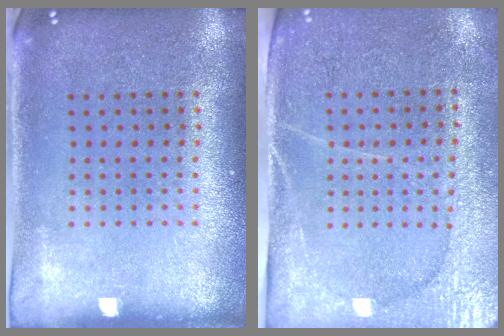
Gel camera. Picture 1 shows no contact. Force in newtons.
{"total": 2.9, "press": 2.7, "slide": 1.2}